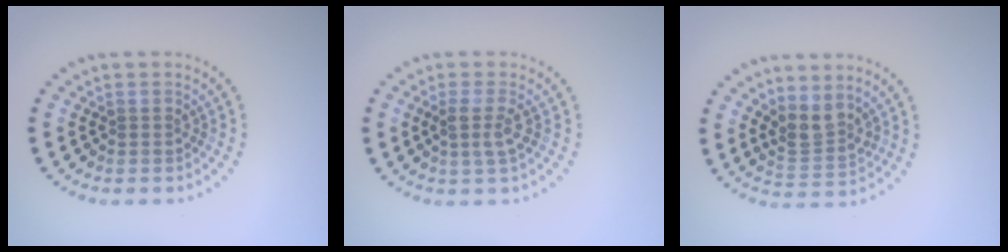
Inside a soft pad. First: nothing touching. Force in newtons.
{"total": 2.0, "press": 1.6, "slide": 1.2}
{"total": 2.7, "press": 2.1, "slide": 1.7}